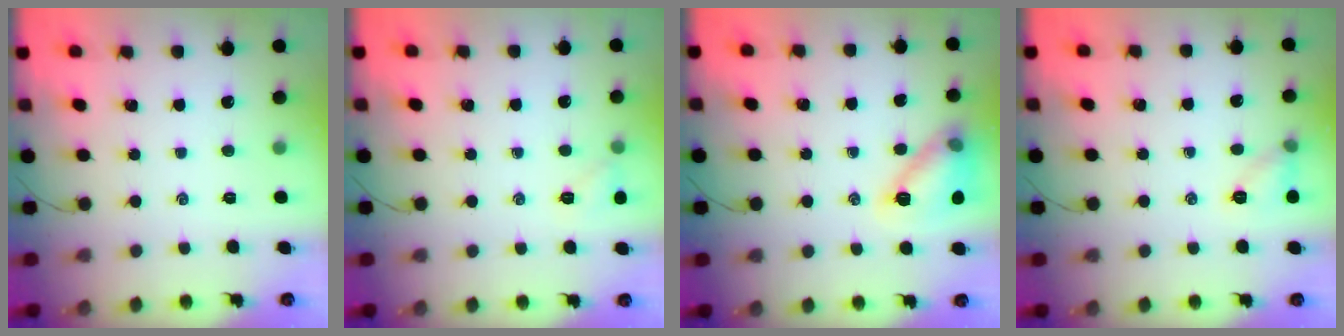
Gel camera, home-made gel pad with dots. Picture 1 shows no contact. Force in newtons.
{"total": 5.5, "press": 5.3, "slide": 1.5}
{"total": 12.5, "press": 12.5, "slide": 0.5}
{"total": 6.5, "press": 6.5, "slide": 0.8}